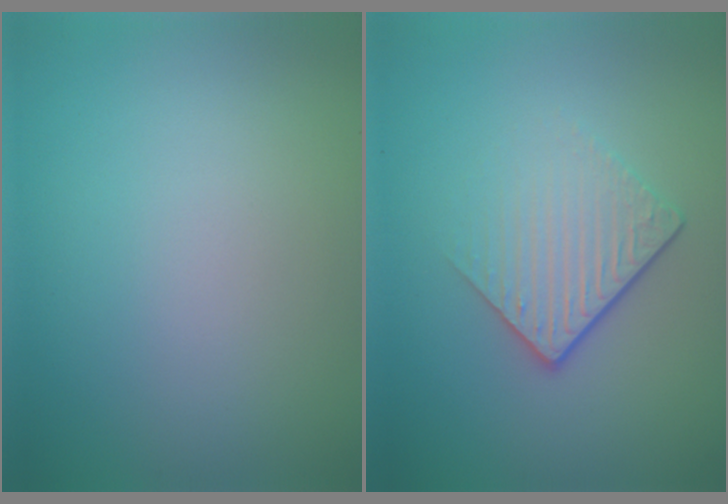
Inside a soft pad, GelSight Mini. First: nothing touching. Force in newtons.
{"total": 4.2, "press": 2.6, "slide": 3.3}